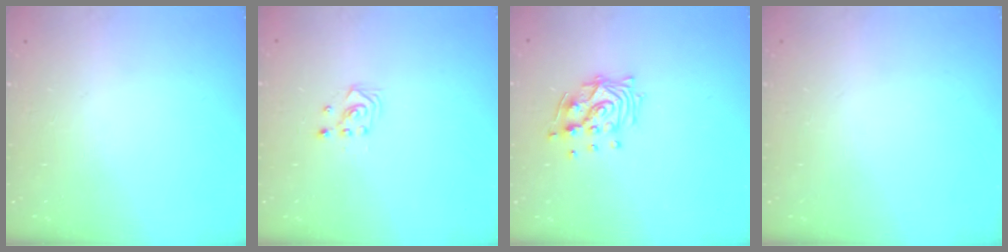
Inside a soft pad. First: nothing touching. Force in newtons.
{"total": 2.2, "press": 2.2, "slide": 0.2}
{"total": 11.5, "press": 11.5, "slide": 0.8}
{"total": 0.0}